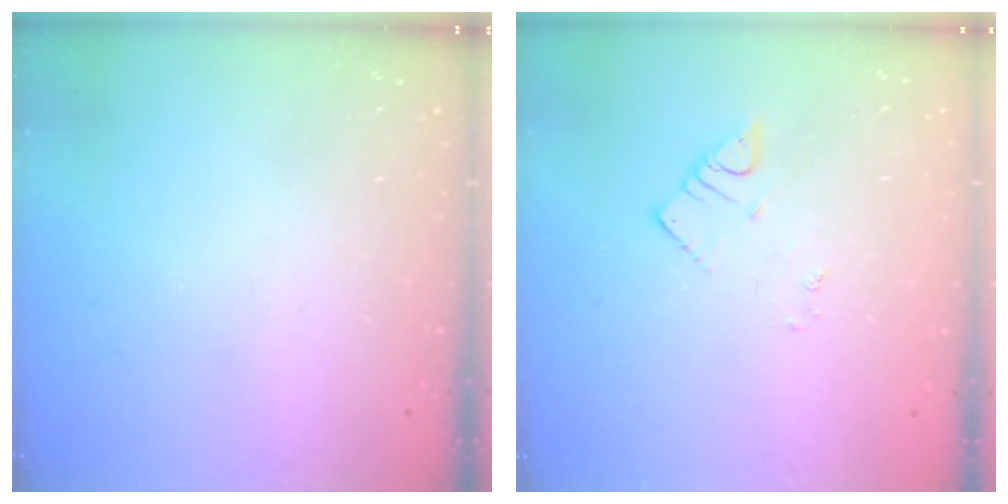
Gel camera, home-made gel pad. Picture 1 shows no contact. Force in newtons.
{"total": 2.7, "press": 2.7, "slide": 0.4}